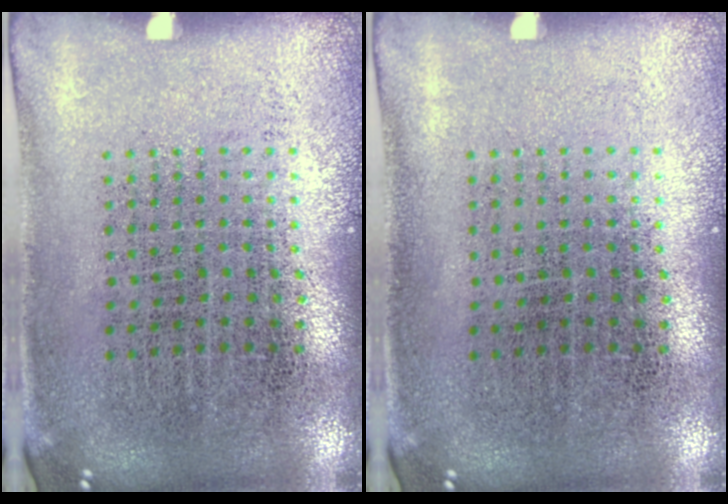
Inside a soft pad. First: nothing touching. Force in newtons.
{"total": 0.0}